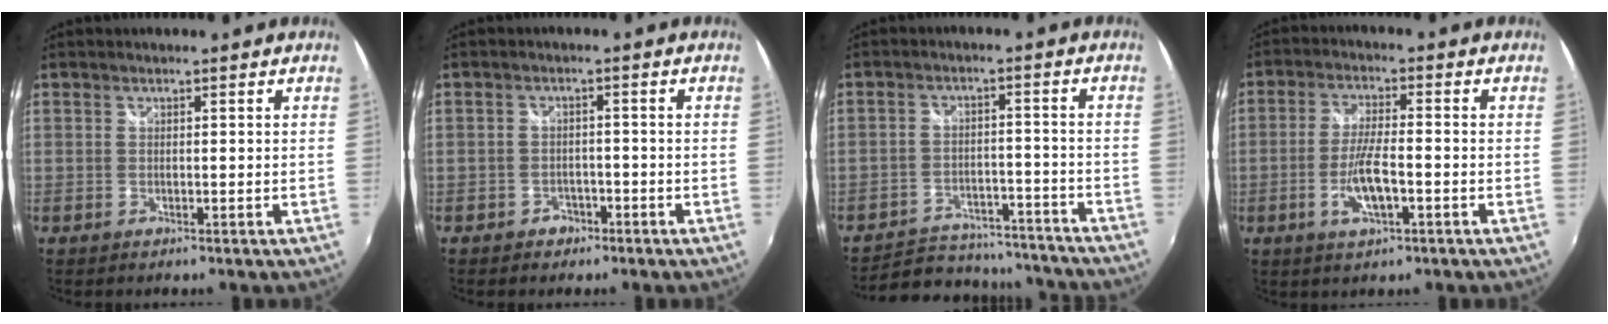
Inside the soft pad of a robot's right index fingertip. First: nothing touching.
{"total": 3.3, "force": [-2.2, 2.5, 0.6], "torque": [-0.021, 0.010, -0.030]}
{"total": 18.7, "force": [-16.3, 7.3, 5.5], "torque": [-0.125, 0.029, -0.201]}
{"total": 7.2, "force": [-2.7, 1.7, 6.4], "torque": [-0.131, -0.004, -0.050]}